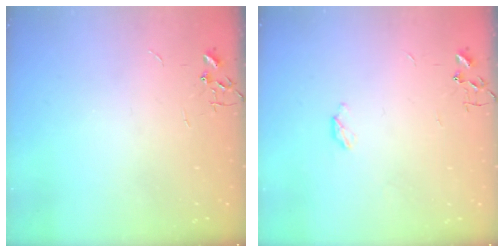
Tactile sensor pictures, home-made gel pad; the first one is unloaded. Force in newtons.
{"total": 2.8, "press": 2.8, "slide": 0.5}